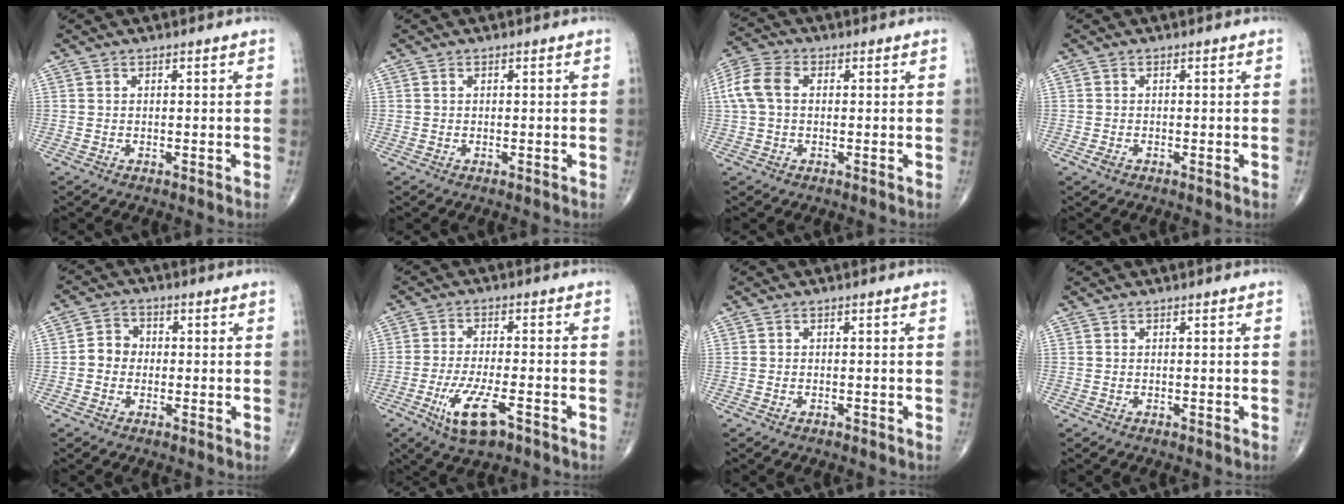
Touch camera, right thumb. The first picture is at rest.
{"total": 0.0}
{"total": 7.1, "force": [0.8, 4.8, 5.2], "torque": [-0.122, 0.023, 0.011]}
{"total": 1.3, "force": [-0.5, 0.6, 0.9], "torque": [-0.022, -0.004, -0.013]}
{"total": 4.1, "force": [-0.5, 3.7, 1.8], "torque": [-0.014, 0.014, -0.019]}
{"total": 9.1, "force": [-4.4, 2.8, 7.4], "torque": [-0.147, 0.005, -0.073]}
{"total": 0.5, "force": [-0.3, 0.3, 0.3], "torque": [-0.007, 0.003, -0.005]}
{"total": 0.0}